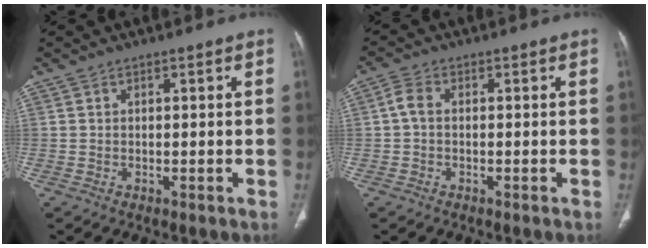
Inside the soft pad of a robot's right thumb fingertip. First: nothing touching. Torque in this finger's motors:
{"motor_torque": [-0.32, 0.30, 0.40, -0.17, 0.21]}